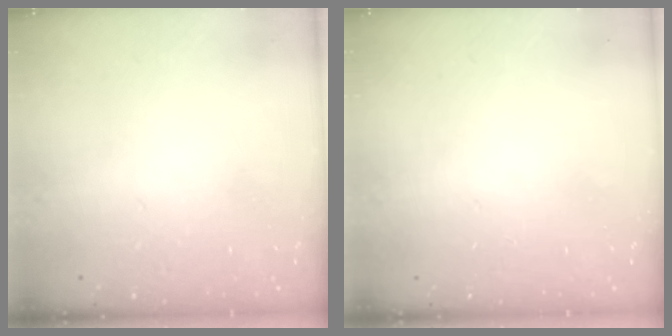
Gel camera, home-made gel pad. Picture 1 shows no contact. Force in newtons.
{"total": 0.7, "press": 0.7, "slide": 0.1}